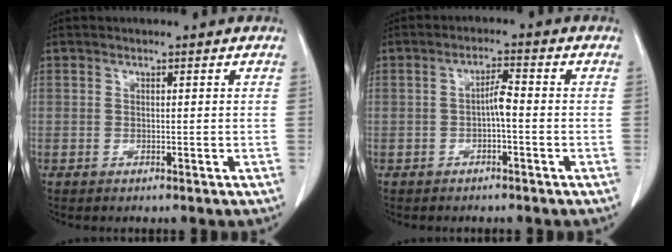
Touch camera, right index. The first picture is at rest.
{"total": 2.7, "force": [-0.6, 0.5, 2.6], "torque": [-0.045, 0.007, -0.012]}